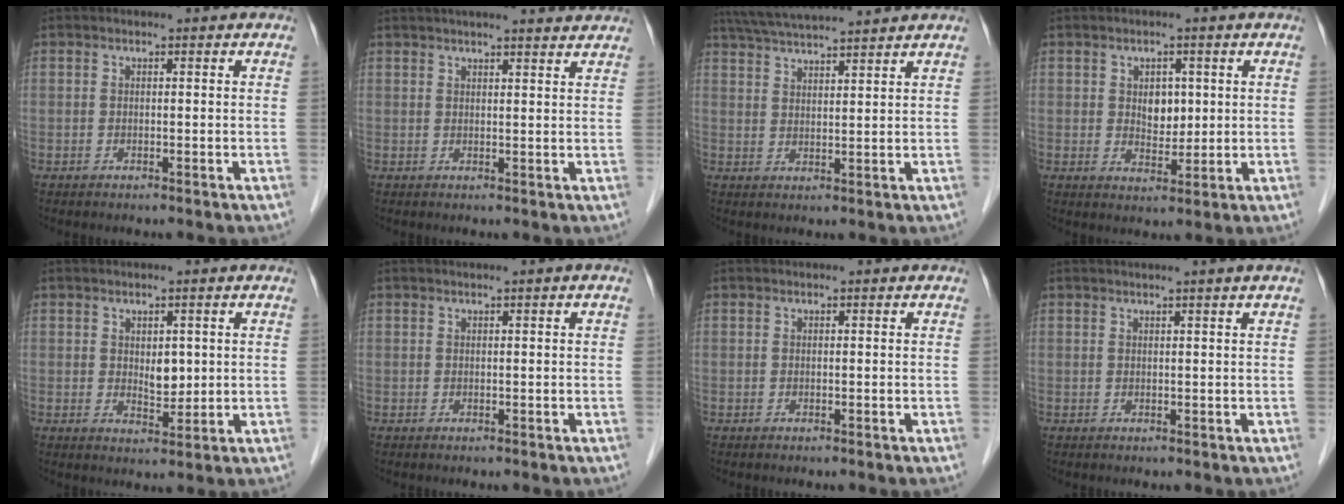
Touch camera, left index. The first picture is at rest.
{"total": 12.3, "force": [11.0, 1.1, 5.3], "torque": [-0.075, 0.026, 0.134]}
{"total": 10.6, "force": [9.8, -0.3, 4.2], "torque": [-0.080, 0.032, 0.154]}
{"total": 3.8, "force": [0.9, 2.6, 2.6], "torque": [-0.039, 0.003, 0.020]}
{"total": 3.1, "force": [0.7, 1.8, 2.4], "torque": [-0.039, -0.003, 0.017]}
{"total": 0.5, "force": [0.1, -0.2, 0.5], "torque": [-0.016, -0.005, 0.008]}
{"total": 0.0}
{"total": 1.8, "force": [1.3, -0.8, 1.0], "torque": [-0.020, -0.002, 0.028]}